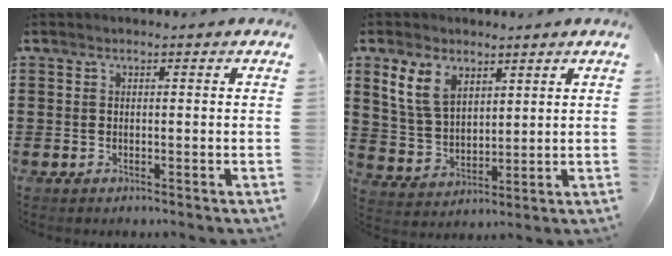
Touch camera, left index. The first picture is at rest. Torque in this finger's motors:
{"motor_torque": [0.56, -0.05, 0.32, 0.11]}